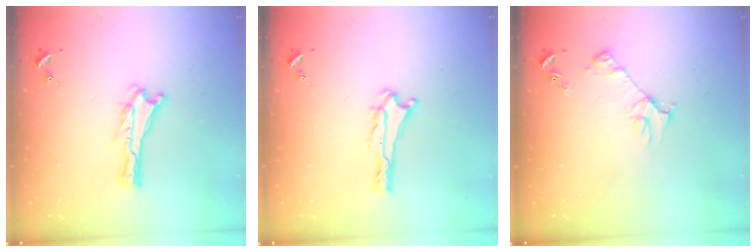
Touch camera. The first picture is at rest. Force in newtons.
{"total": 0.6, "press": 0.6, "slide": 0.1}
{"total": 3.8, "press": 3.7, "slide": 0.4}